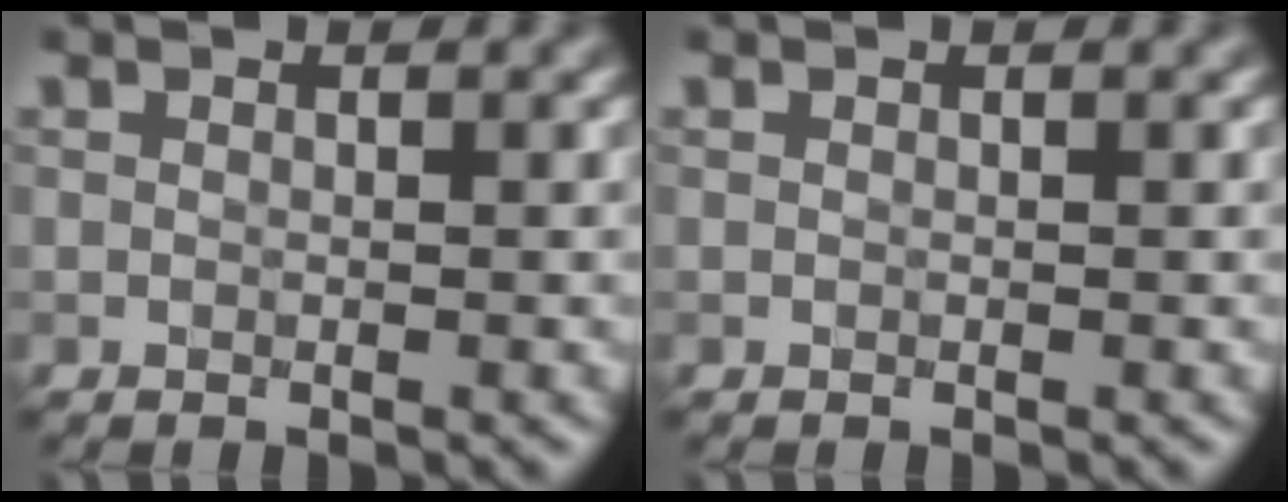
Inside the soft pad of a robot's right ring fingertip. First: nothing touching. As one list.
[{"total": 0.0}]